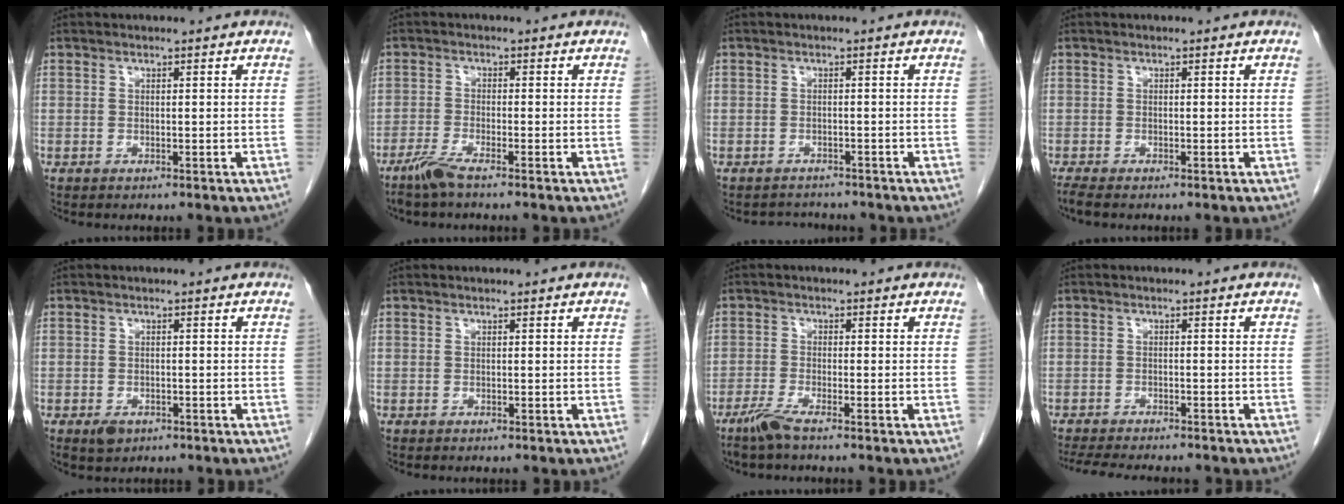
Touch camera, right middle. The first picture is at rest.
{"total": 3.3, "force": [-2.6, 0.0, 2.0], "torque": [-0.051, -0.008, -0.056]}
{"total": 2.6, "force": [-2.4, 0.9, -0.6], "torque": [0.003, -0.004, -0.038]}
{"total": 1.4, "force": [-1.2, -0.1, 0.7], "torque": [-0.020, -0.006, -0.024]}
{"total": 2.3, "force": [-1.3, 1.5, 1.2], "torque": [-0.022, -0.001, -0.012]}
{"total": 0.0}
{"total": 3.0, "force": [-2.3, -0.2, 1.9], "torque": [-0.049, -0.008, -0.052]}
{"total": 10.6, "force": [-9.4, 1.9, 4.4], "torque": [-0.073, -0.014, -0.133]}